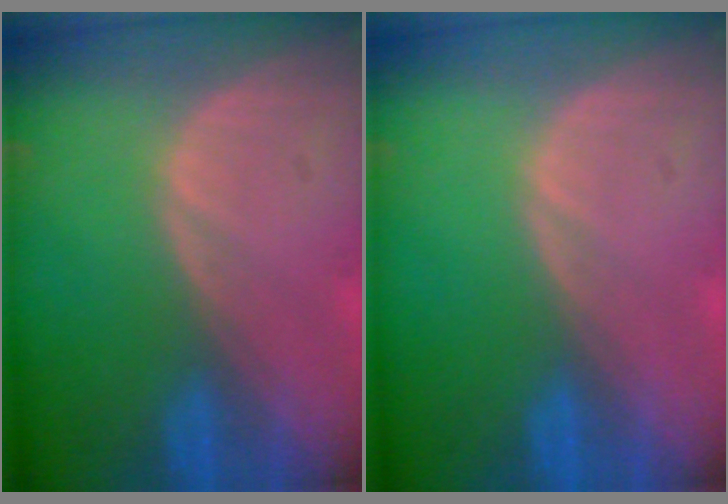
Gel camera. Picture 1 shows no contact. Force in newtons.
{"total": 0.0}